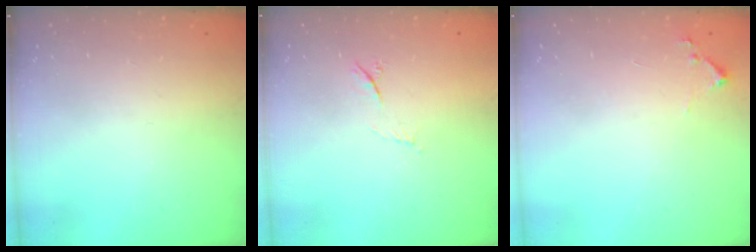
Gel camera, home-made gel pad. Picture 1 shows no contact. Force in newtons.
{"total": 4.7, "press": 4.6, "slide": 1.2}
{"total": 5.7, "press": 5.7, "slide": 0.6}